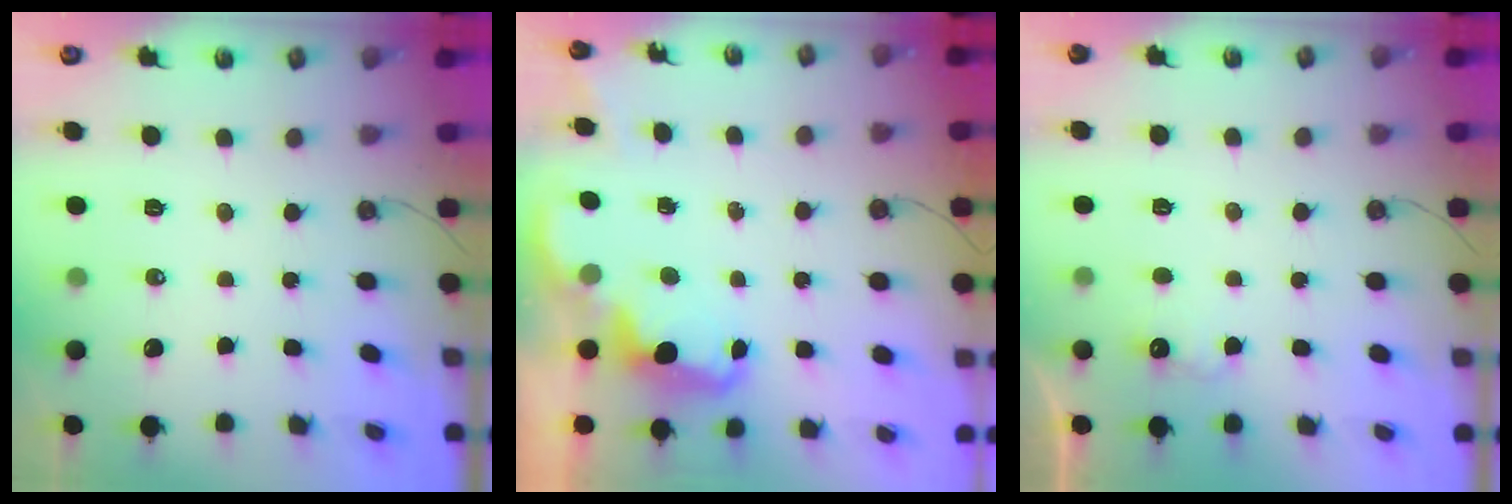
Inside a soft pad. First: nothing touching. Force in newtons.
{"total": 2.3, "press": 2.2, "slide": 0.7}
{"total": 6.4, "press": 6.3, "slide": 0.9}